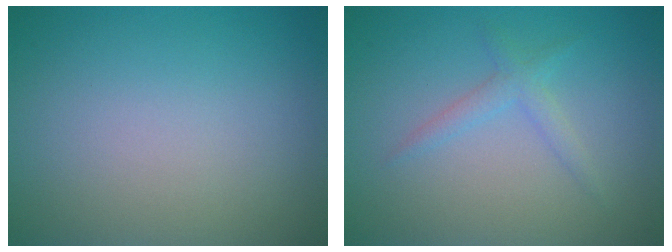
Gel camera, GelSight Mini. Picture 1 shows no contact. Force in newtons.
{"total": 1.6, "press": 1.6, "slide": 0.1}